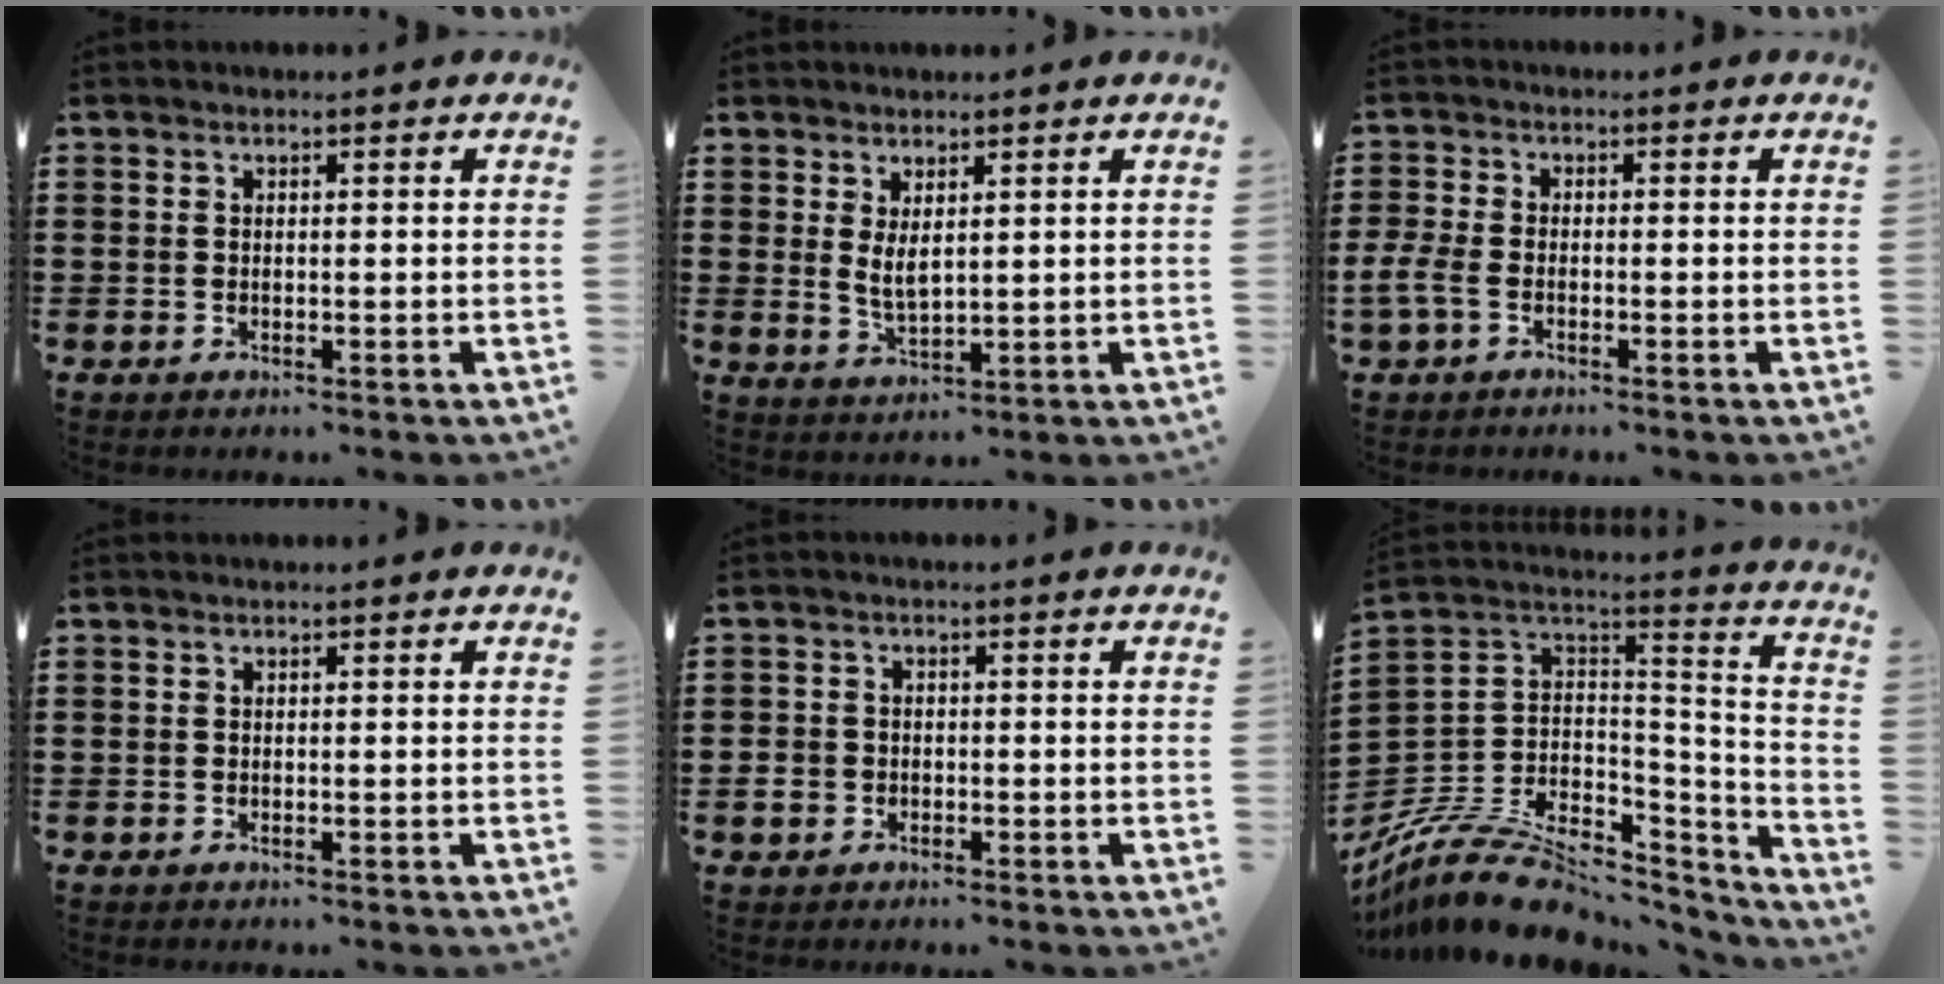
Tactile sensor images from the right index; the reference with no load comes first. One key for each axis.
{"total": 3.4, "fx": 1.3, "fy": 1.4, "fz": 2.8, "tx": -0.047, "ty": 0.000, "tz": 0.021}
{"total": 3.1, "fx": -1.7, "fy": 1.4, "fz": 2.1, "tx": -0.058, "ty": -0.005, "tz": -0.036}
{"total": 0.0}
{"total": 2.3, "fx": -1.0, "fy": 1.9, "fz": 0.9, "tx": -0.022, "ty": 0.001, "tz": -0.020}
{"total": 11.5, "fx": -7.9, "fy": 5.6, "fz": 6.2, "tx": -0.125, "ty": 0.017, "tz": -0.141}